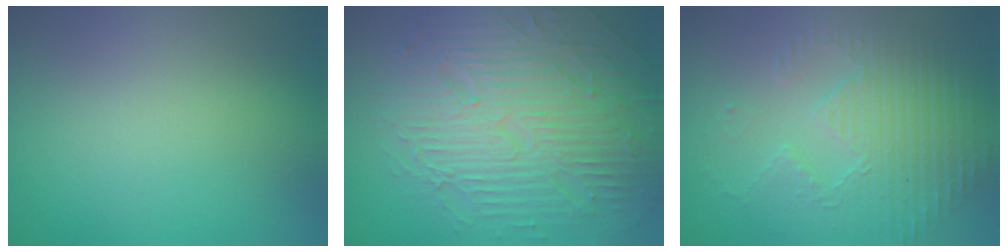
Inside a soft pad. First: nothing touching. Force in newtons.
{"total": 9.7, "press": 6.2, "slide": 7.4}
{"total": 5.5, "press": 3.6, "slide": 4.1}